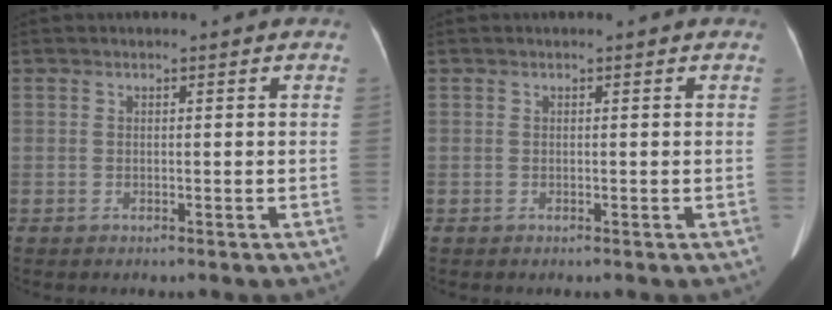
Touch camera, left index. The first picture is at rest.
{"total": 0.0}